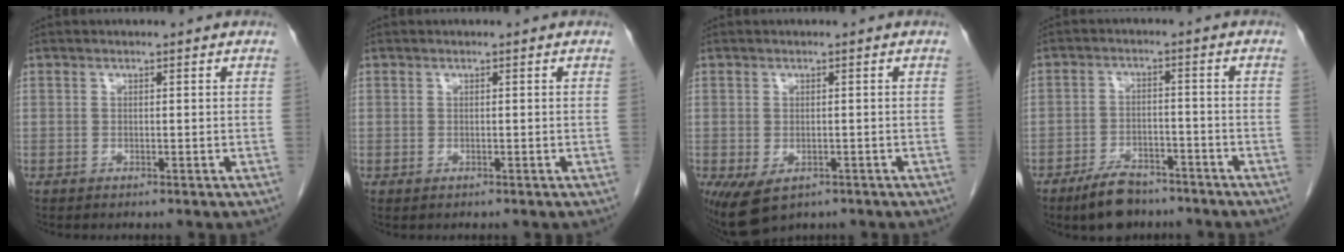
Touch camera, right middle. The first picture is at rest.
{"total": 0.0}
{"total": 5.1, "force": [-2.7, 3.0, 3.1], "torque": [-0.053, -0.011, -0.035]}
{"total": 6.8, "force": [-5.4, 2.9, 3.0], "torque": [-0.061, -0.003, -0.090]}